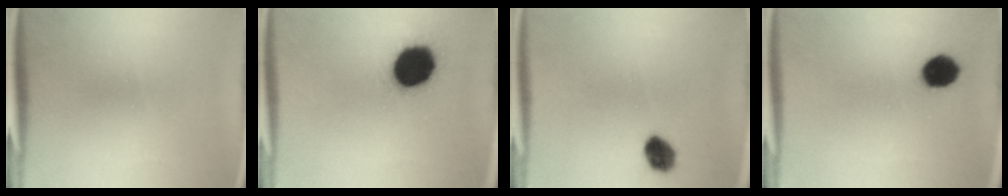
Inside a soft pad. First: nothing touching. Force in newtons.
{"total": 16.8}
{"total": 5.5}
{"total": 7.0}